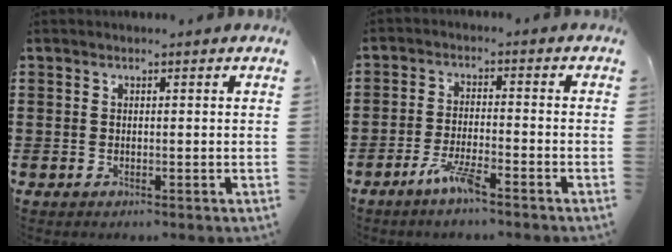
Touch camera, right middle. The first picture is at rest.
{"total": 4.9, "force": [-3.4, 0.7, 3.4], "torque": [-0.083, -0.006, -0.067]}